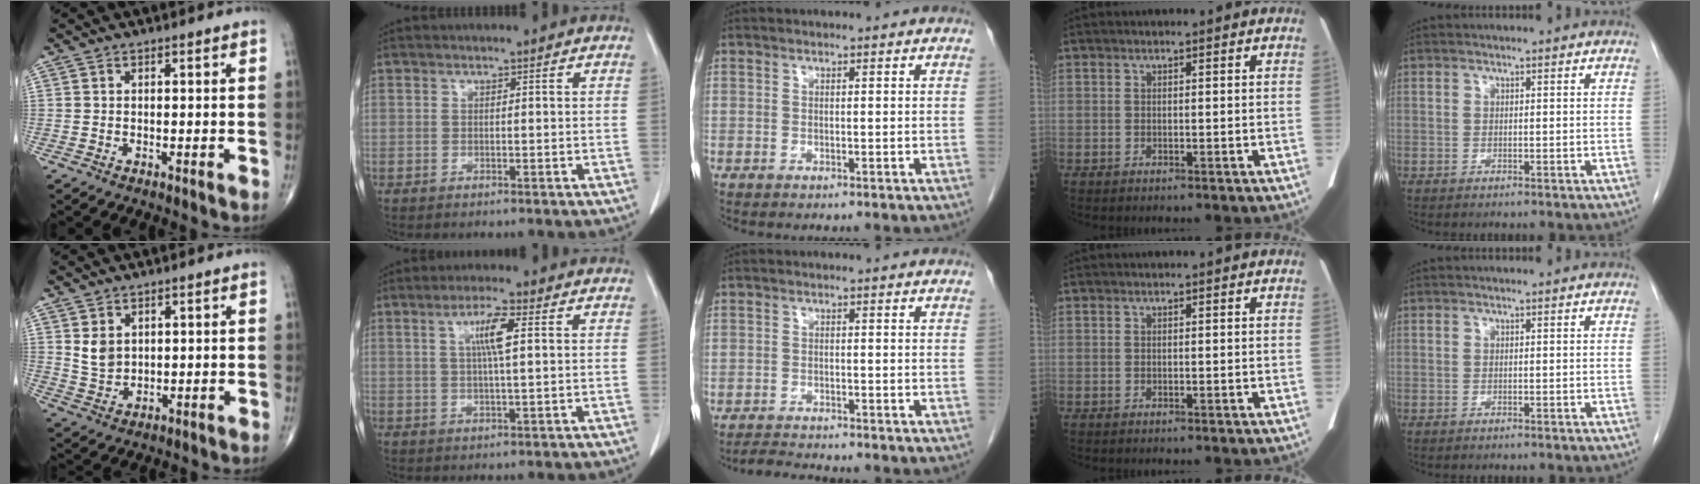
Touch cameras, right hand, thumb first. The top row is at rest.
{"thumb": {"total": 4.3, "force": [1.6, 3.2, 2.5], "torque": [-0.037, -0.014, 0.041]}, "index": {"total": 5.1, "force": [1.4, 0.2, 4.9], "torque": [-0.091, 0.002, 0.025]}, "middle": {"total": 2.7, "force": [-2.6, -0.3, 0.3], "torque": [-0.013, -0.016, -0.046]}}